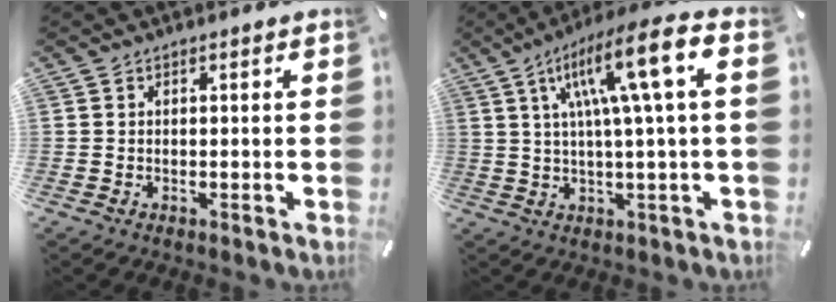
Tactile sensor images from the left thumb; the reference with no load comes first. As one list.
[{"total": 15.9, "force": [5.1, 1.9, 14.9], "torque": [-0.257, -0.012, 0.072]}]